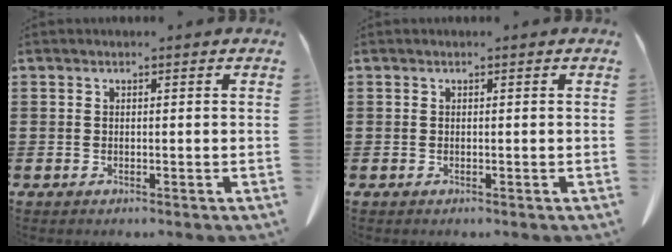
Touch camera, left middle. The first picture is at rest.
{"total": 0.0}